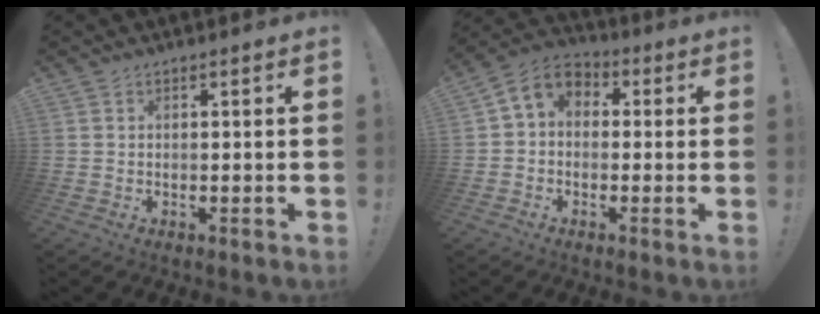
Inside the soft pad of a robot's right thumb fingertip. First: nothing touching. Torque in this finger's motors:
{"motor_torque": [0.86, 0.89, 0.10, -0.20, 0.05]}